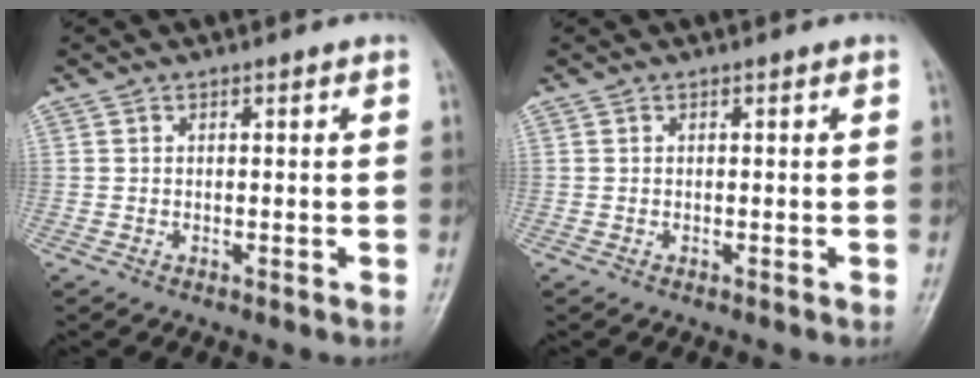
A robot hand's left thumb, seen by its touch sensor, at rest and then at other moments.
{"total": 0.0}